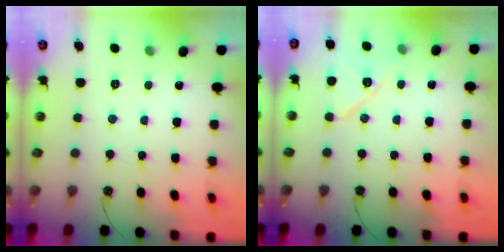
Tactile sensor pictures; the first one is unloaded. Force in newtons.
{"total": 10.5, "press": 10.5, "slide": 0.7}